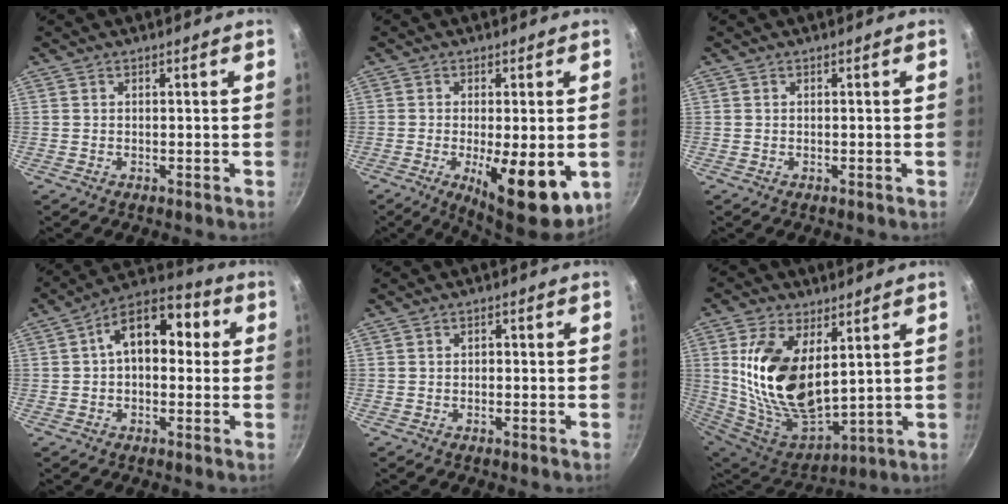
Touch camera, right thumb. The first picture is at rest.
{"total": 14.0, "force": [-3.7, 4.7, 12.6], "torque": [-0.168, -0.023, -0.040]}
{"total": 0.0}
{"total": 12.9, "force": [1.8, 7.8, 10.1], "torque": [-0.128, 0.042, 0.013]}
{"total": 0.9, "force": [-0.1, 0.7, 0.6], "torque": [-0.001, 0.003, -0.006]}
{"total": 20.2, "force": [4.6, 10.7, 16.6], "torque": [-0.303, -0.029, 0.105]}